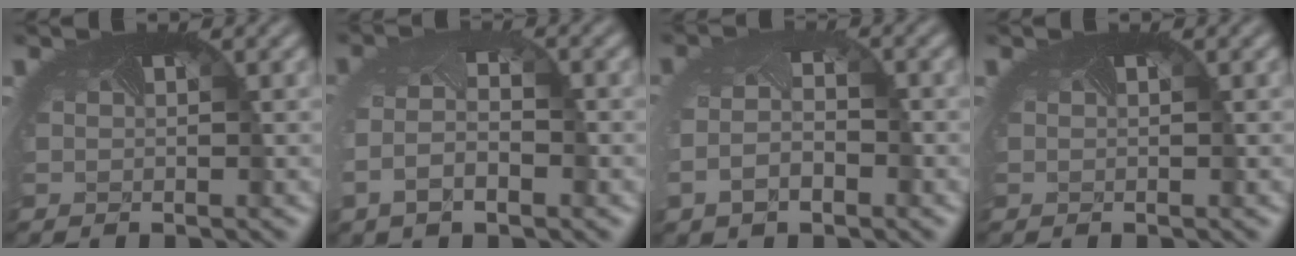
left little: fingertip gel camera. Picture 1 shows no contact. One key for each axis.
{"total": 3.9, "fx": -1.3, "fy": 1.7, "fz": 3.2, "tx": -0.070, "ty": -0.005, "tz": -0.023}
{"total": 3.4, "fx": -1.3, "fy": 1.9, "fz": 2.5, "tx": -0.057, "ty": -0.009, "tz": -0.021}
{"total": 0.0}